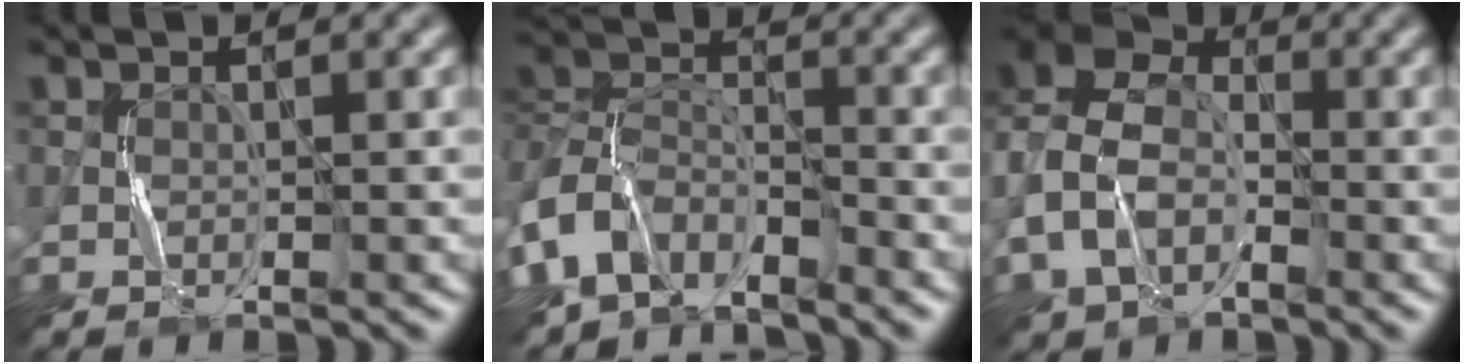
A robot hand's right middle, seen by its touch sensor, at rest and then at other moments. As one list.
[{"total": 7.6, "force": [-4.4, 5.1, 3.7], "torque": [-0.075, -0.006, -0.100]}, {"total": 9.9, "force": [-1.5, 7.4, 6.4], "torque": [-0.159, 0.003, -0.041]}]